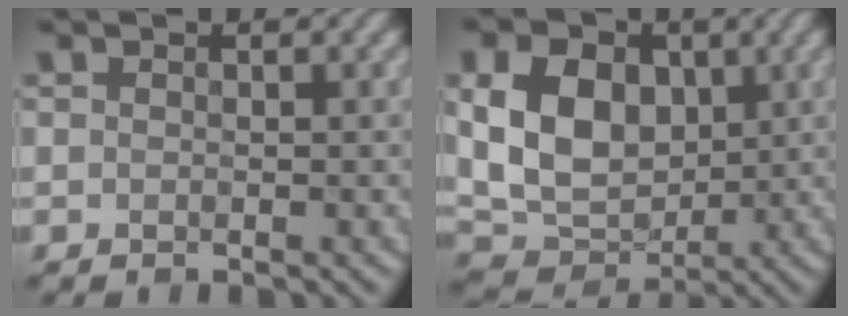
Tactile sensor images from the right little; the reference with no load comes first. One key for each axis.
{"total": 9.3, "fx": 0.9, "fy": 6.8, "fz": 6.4, "tx": -0.133, "ty": -0.001, "tz": 0.007}